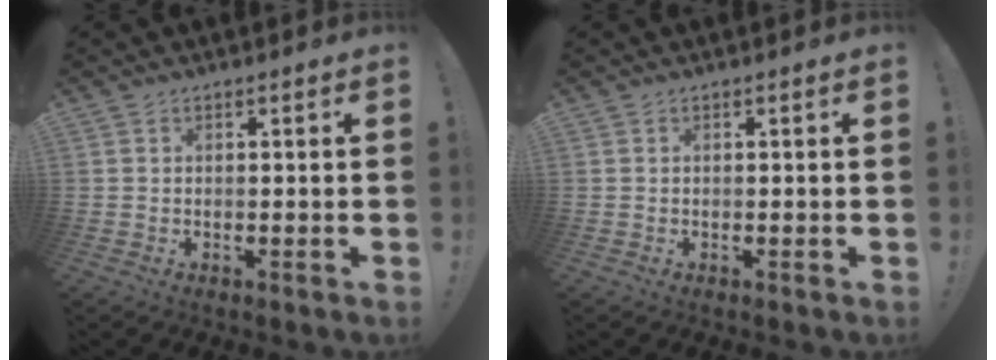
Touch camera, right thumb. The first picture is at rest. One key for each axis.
{"total": 0.0}